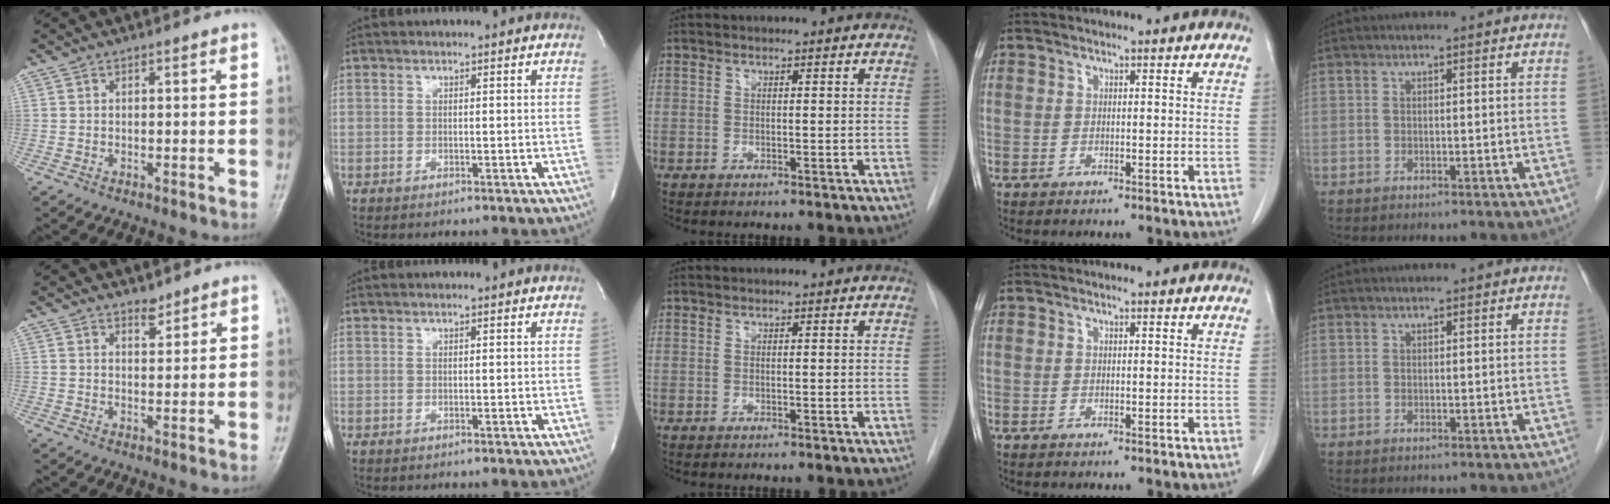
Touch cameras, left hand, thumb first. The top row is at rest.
{"thumb": {"total": 2.3, "force": [2.0, 1.0, 0.7], "torque": [0.002, -0.016, 0.031]}, "index": {"total": 0.7, "force": [0.6, 0.0, 0.3], "torque": [-0.005, 0.006, 0.007]}}